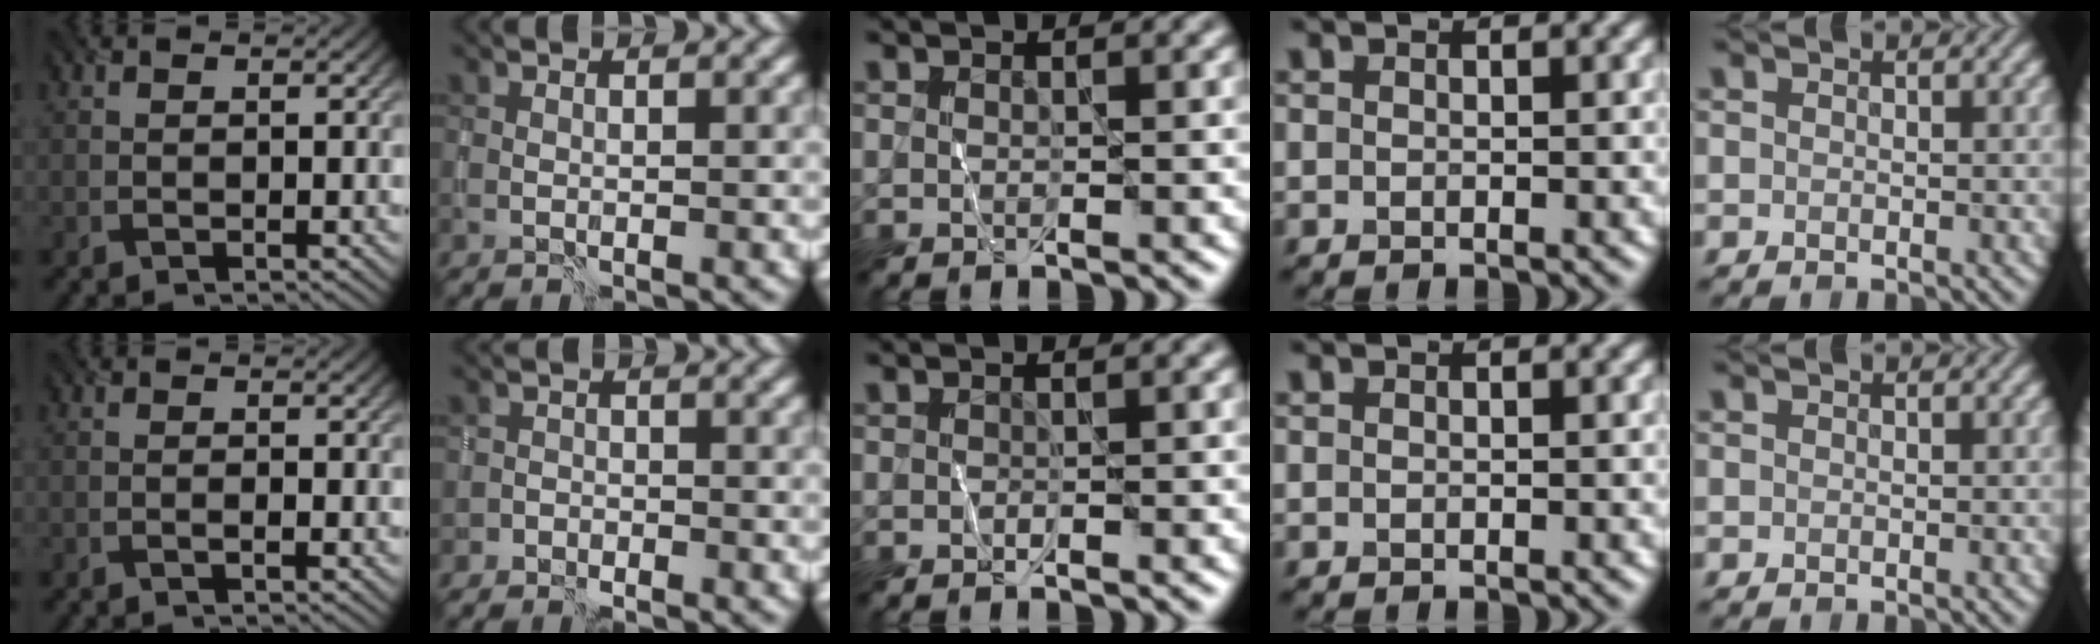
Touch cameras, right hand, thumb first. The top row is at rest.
{"thumb": {"total": 0.7, "force": [-0.4, 0.1, 0.6], "torque": [-0.010, 0.000, -0.007]}, "index": {"total": 1.6, "force": [-1.3, 0.7, -0.3], "torque": [0.019, 0.004, -0.029]}}